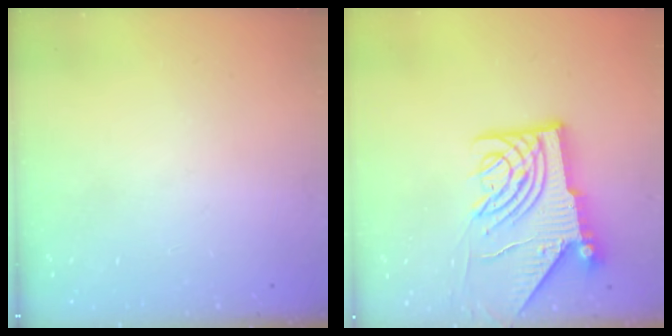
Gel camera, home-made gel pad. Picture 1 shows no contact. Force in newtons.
{"total": 12.2, "press": 12.1, "slide": 1.5}